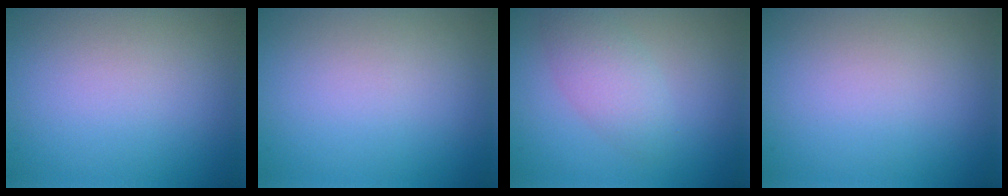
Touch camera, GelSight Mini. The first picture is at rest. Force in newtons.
{"total": 0.0}
{"total": 3.0, "press": 3.0, "slide": 0.0}
{"total": 0.0}